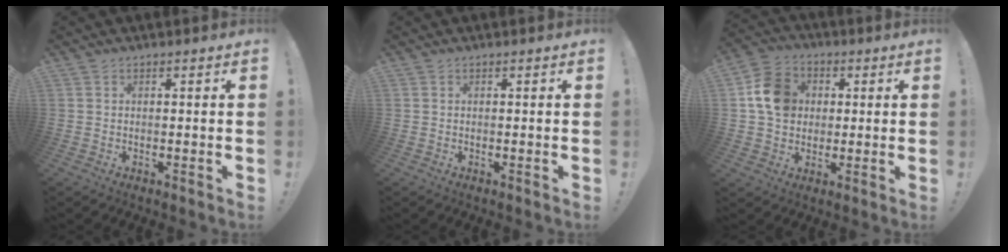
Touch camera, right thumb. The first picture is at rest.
{"total": 0.0}
{"total": 12.1, "force": [2.1, 10.4, 5.8], "torque": [-0.074, 0.010, 0.046]}